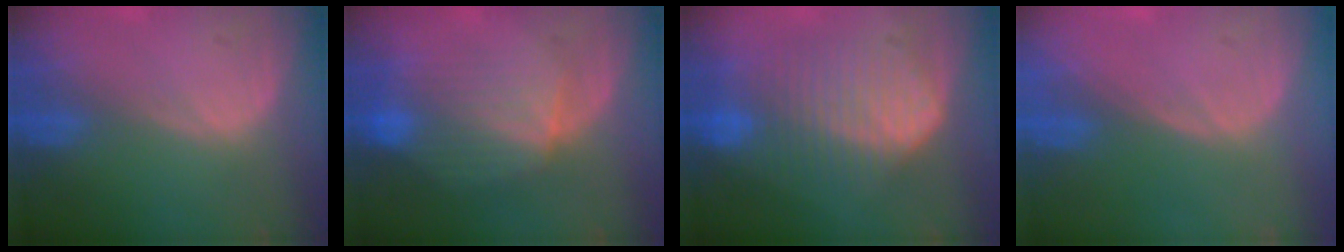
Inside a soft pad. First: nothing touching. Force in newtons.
{"total": 8.9, "press": 8.0, "slide": 3.9}
{"total": 10.0, "press": 10.0, "slide": 0.6}
{"total": 0.0}